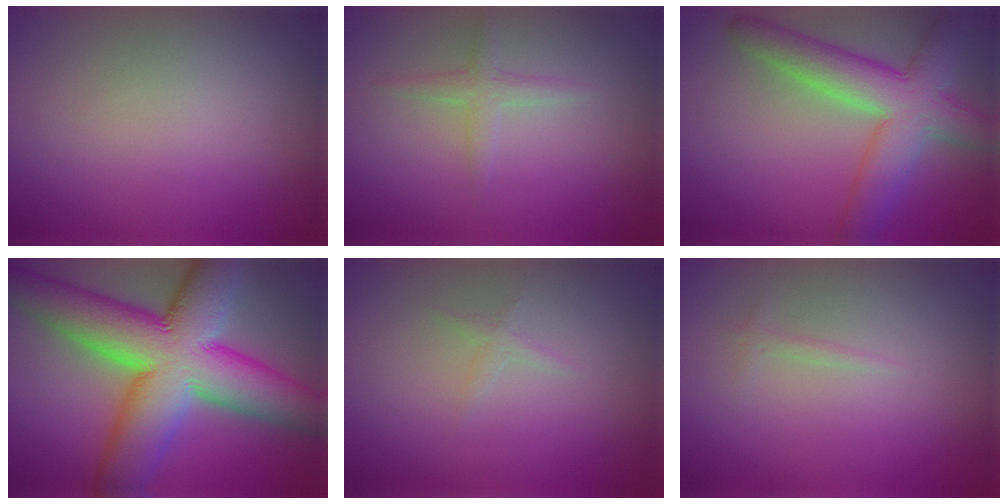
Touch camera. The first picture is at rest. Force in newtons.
{"total": 1.6, "press": 1.6, "slide": 0.1}
{"total": 7.8, "press": 7.8, "slide": 0.4}
{"total": 15.7, "press": 15.7, "slide": 0.4}
{"total": 0.7, "press": 0.7, "slide": 0.0}
{"total": 0.6, "press": 0.6, "slide": 0.1}